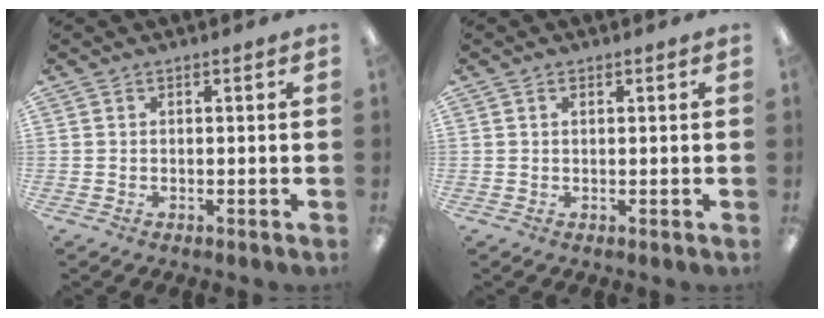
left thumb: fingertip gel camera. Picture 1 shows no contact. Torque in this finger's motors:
{"motor_torque": [0.02, -0.12, -0.27, -0.03, -0.02]}